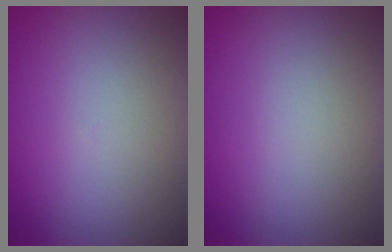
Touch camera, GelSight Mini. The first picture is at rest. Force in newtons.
{"total": 0.0}